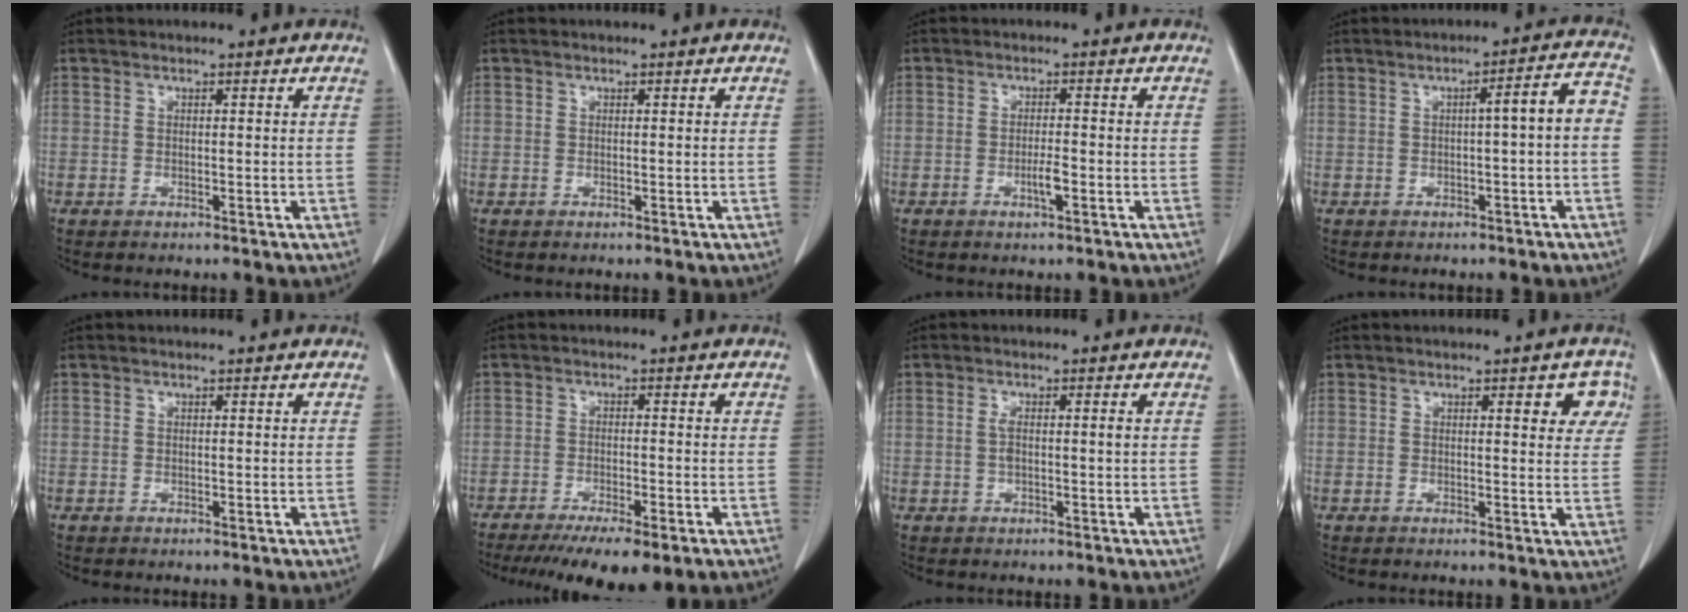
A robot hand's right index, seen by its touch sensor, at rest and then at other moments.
{"total": 0.0}
{"total": 2.3, "force": [-0.9, 0.2, 2.1], "torque": [-0.039, -0.001, -0.016]}
{"total": 4.8, "force": [-0.5, 0.4, 4.7], "torque": [-0.059, 0.020, -0.008]}
{"total": 0.0}
{"total": 9.9, "force": [-7.0, 1.7, 6.8], "torque": [-0.097, -0.019, -0.107]}
{"total": 2.0, "force": [0.0, 0.2, 2.0], "torque": [-0.041, 0.003, 0.002]}
{"total": 4.4, "force": [1.9, 1.6, 3.6], "torque": [-0.030, 0.004, 0.016]}